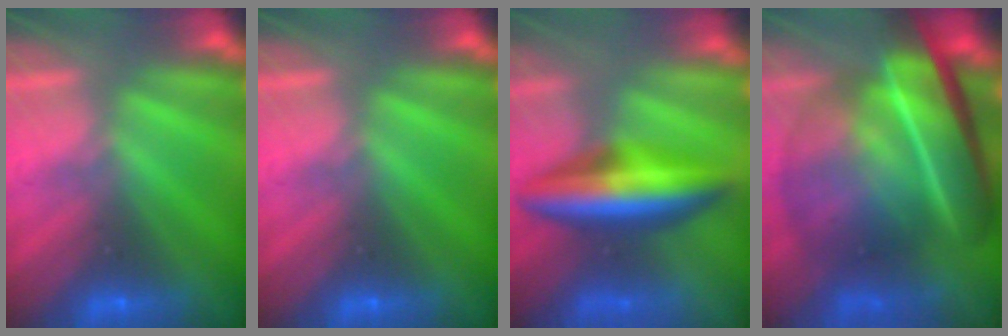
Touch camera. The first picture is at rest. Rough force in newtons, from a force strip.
{"total": 0.0}
{"total": 8.5}
{"total": 7.1}